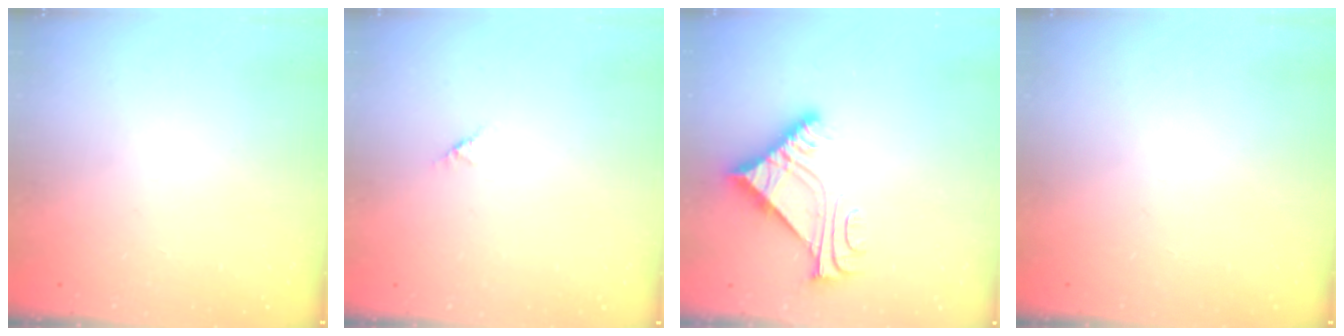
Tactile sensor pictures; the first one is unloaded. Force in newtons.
{"total": 1.2, "press": 1.2, "slide": 0.3}
{"total": 7.0, "press": 6.9, "slide": 0.8}
{"total": 0.0}